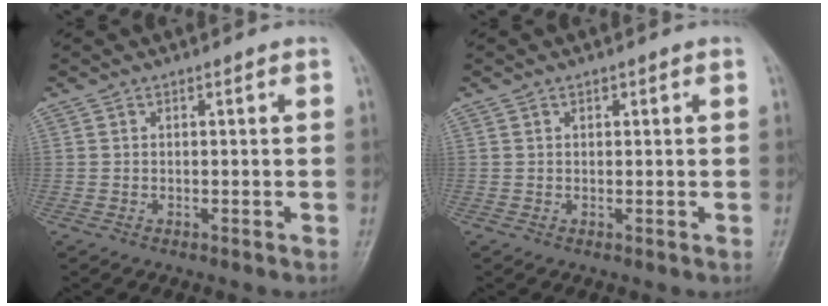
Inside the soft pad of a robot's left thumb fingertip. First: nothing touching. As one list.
[{"total": 0.8, "force": [0.4, 0.5, 0.4], "torque": [-0.001, -0.001, 0.006]}]